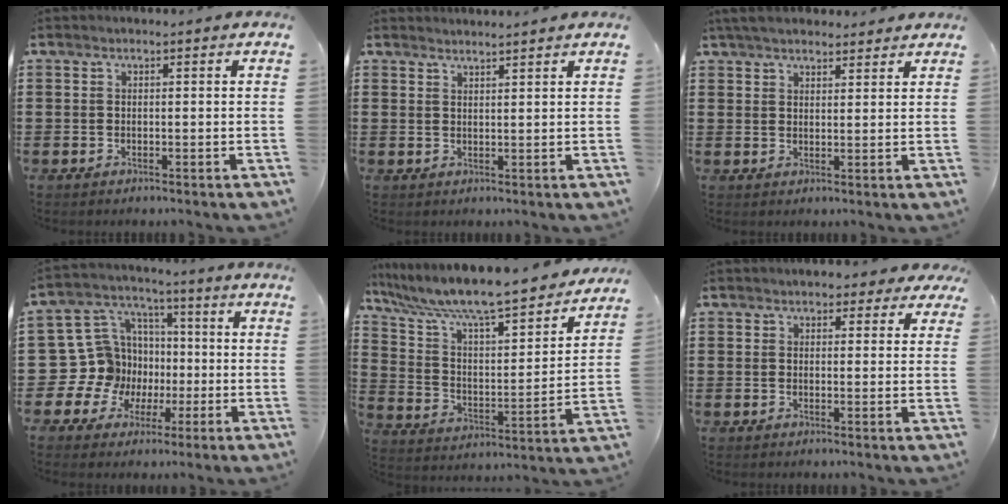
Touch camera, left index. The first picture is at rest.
{"total": 1.7, "force": [1.7, -0.2, 0.0], "torque": [-0.004, 0.001, 0.034]}
{"total": 4.3, "force": [3.9, 1.0, 1.4], "torque": [-0.038, -0.001, 0.075]}
{"total": 12.7, "force": [-1.6, 12.2, 3.2], "torque": [-0.137, -0.001, -0.009]}
{"total": 9.3, "force": [8.4, 0.4, 4.0], "torque": [-0.114, -0.066, 0.137]}
{"total": 2.7, "force": [2.2, 1.3, 1.0], "torque": [-0.019, 0.003, 0.038]}